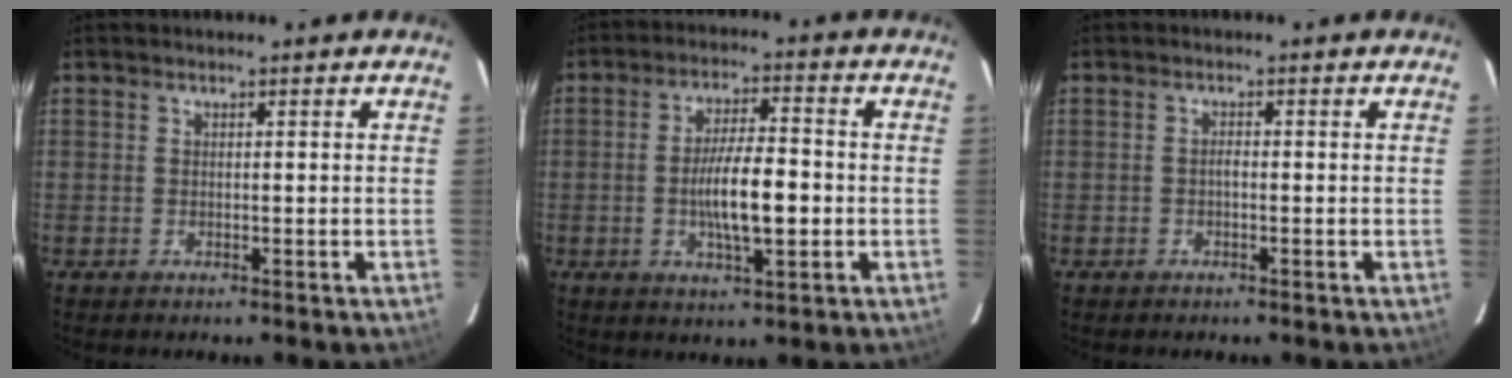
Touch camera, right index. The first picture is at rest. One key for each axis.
{"total": 9.3, "fx": -1.7, "fy": 2.3, "fz": 8.9, "tx": -0.162, "ty": -0.005, "tz": -0.025}
{"total": 0.8, "fx": -0.4, "fy": 0.3, "fz": 0.6, "tx": -0.012, "ty": 0.006, "tz": -0.008}